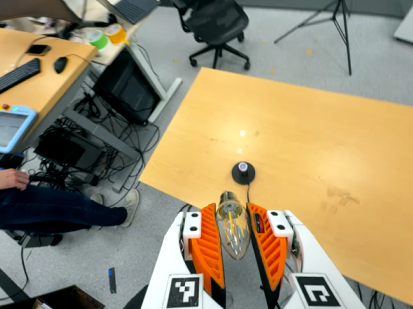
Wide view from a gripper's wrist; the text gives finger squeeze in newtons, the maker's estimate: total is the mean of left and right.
{"total": 15.2, "left": 16.2, "right": 14.1}